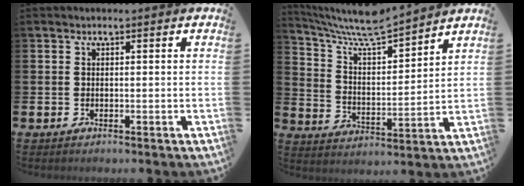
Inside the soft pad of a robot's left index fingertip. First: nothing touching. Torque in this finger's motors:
{"motor_torque": [0.15, -0.32, 0.48, 0.11]}